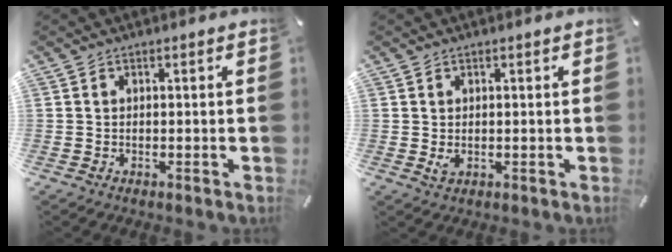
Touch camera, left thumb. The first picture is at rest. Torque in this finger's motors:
{"motor_torque": [0.43, 0.60, 0.11, -0.18, 0.10]}